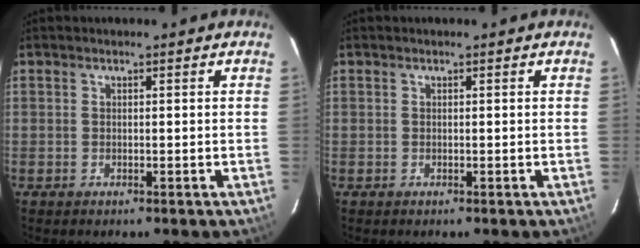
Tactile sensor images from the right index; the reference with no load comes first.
{"total": 0.0}